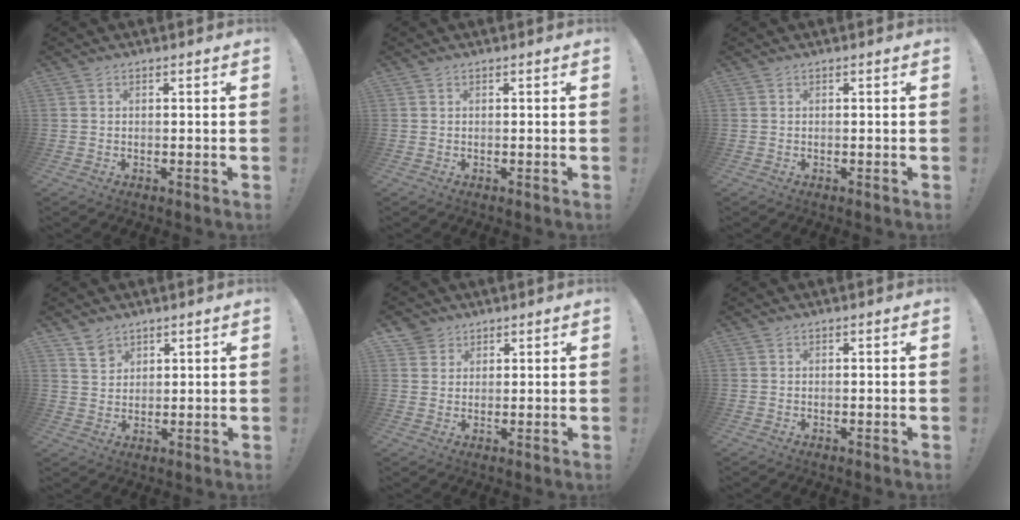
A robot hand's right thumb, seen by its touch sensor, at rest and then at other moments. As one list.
[{"total": 0.0}, {"total": 0.0}, {"total": 5.3, "force": [3.7, 3.7, 0.9], "torque": [-0.007, -0.027, 0.071]}, {"total": 3.7, "force": [2.4, 2.8, 0.4], "torque": [-0.011, -0.010, 0.045]}, {"total": 0.0}]